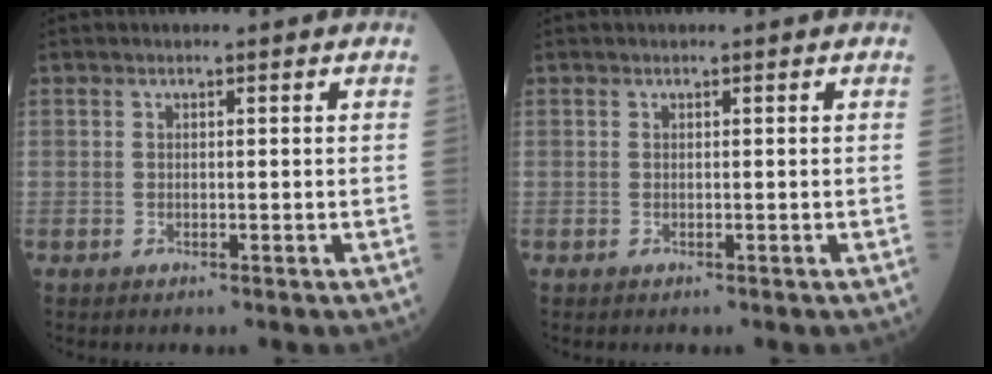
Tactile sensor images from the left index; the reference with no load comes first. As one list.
[{"total": 0.0}]